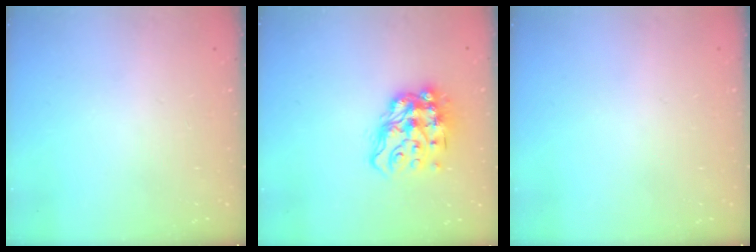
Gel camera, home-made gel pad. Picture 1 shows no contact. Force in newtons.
{"total": 16.6, "press": 16.5, "slide": 1.6}
{"total": 0.0}